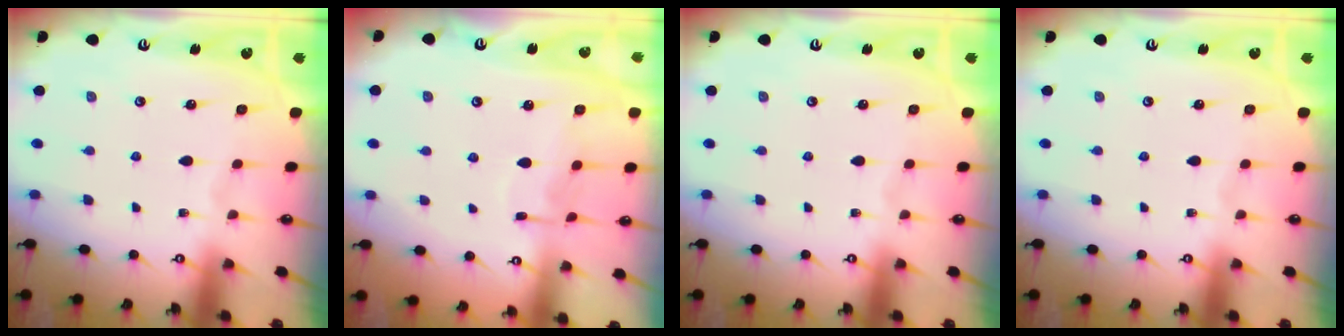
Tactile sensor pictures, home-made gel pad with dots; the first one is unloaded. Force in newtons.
{"total": 7.4, "press": 7.4, "slide": 0.0}
{"total": 0.0}
{"total": 0.0}